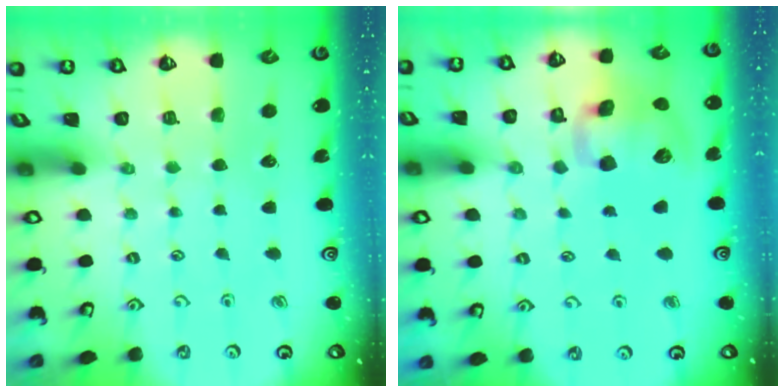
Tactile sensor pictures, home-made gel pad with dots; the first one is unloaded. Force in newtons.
{"total": 12.0, "press": 11.9, "slide": 1.9}